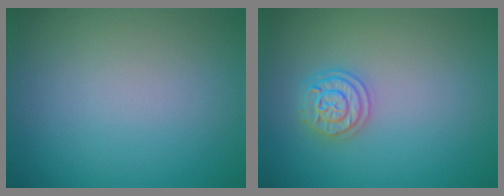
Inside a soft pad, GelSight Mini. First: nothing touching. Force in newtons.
{"total": 2.4, "press": 2.4, "slide": 0.4}